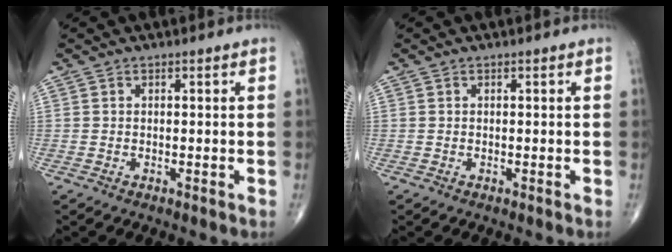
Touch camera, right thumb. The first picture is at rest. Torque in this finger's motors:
{"motor_torque": [0.00, 0.00, 0.01, 0.01, 0.00]}